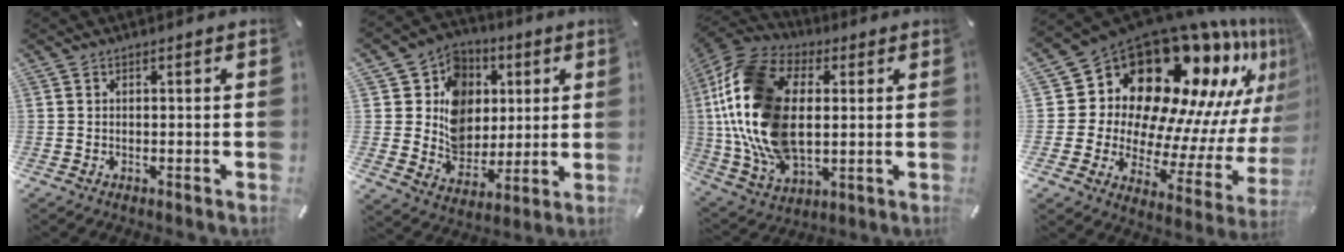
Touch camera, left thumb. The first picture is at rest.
{"total": 13.7, "force": [2.0, 12.8, 4.3], "torque": [-0.059, -0.013, 0.045]}
{"total": 23.0, "force": [2.3, 15.0, 17.4], "torque": [-0.402, -0.001, 0.039]}
{"total": 21.1, "force": [13.3, 12.0, 11.2], "torque": [-0.164, -0.166, 0.244]}